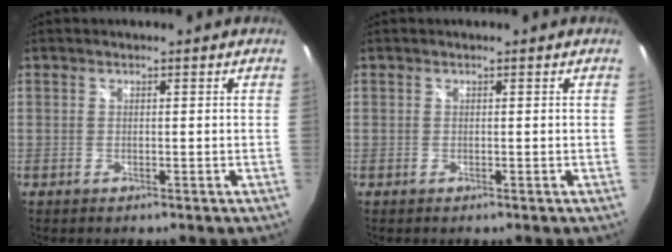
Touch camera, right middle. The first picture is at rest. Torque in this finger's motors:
{"motor_torque": [0.00, 0.00, -0.01, 0.00]}